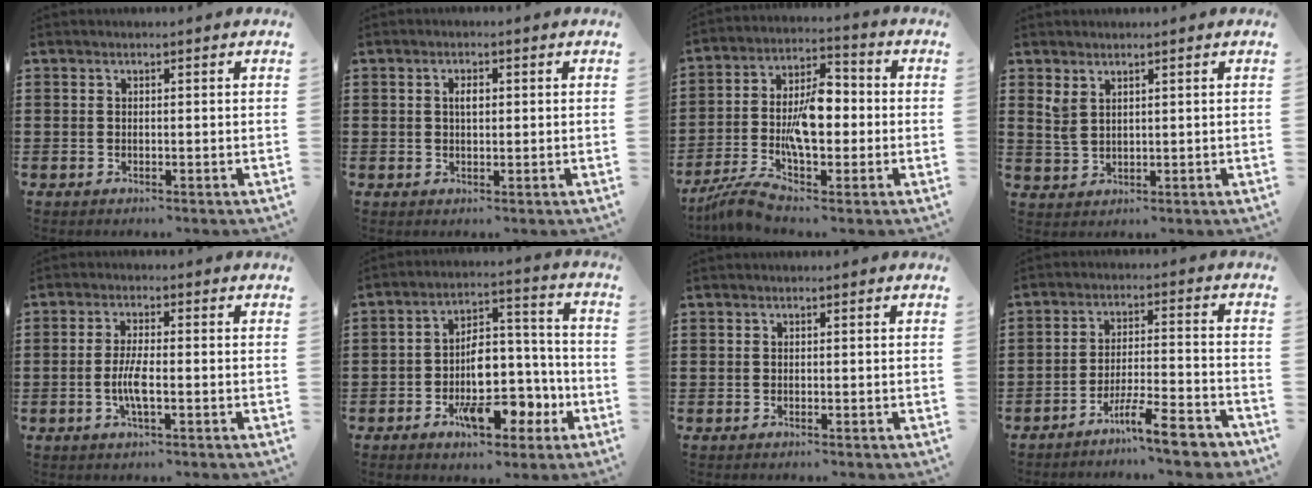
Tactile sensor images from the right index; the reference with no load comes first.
{"total": 1.7, "force": [0.4, 0.7, 1.5], "torque": [-0.031, 0.005, 0.004]}
{"total": 10.1, "force": [-2.8, 4.3, 8.8], "torque": [-0.182, 0.001, -0.053]}
{"total": 2.7, "force": [1.9, 1.2, 1.4], "torque": [-0.033, 0.004, 0.036]}
{"total": 4.4, "force": [-1.1, 0.8, 4.2], "torque": [-0.095, -0.009, -0.027]}
{"total": 10.1, "force": [-3.9, 5.6, 7.4], "torque": [-0.108, 0.009, -0.066]}
{"total": 0.0}
{"total": 8.7, "force": [-7.1, 0.8, 5.0], "torque": [-0.078, 0.008, -0.130]}